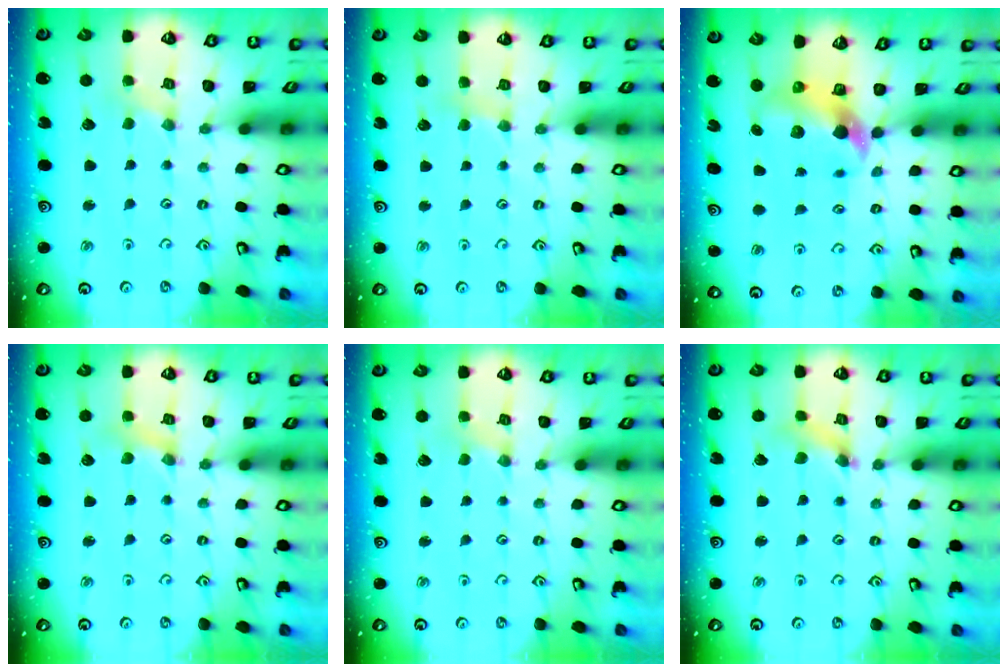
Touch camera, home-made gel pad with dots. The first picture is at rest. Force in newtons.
{"total": 3.5, "press": 3.4, "slide": 0.6}
{"total": 7.8, "press": 7.6, "slide": 1.4}
{"total": 1.6, "press": 1.6, "slide": 0.2}
{"total": 0.0}
{"total": 3.0, "press": 3.0, "slide": 0.2}